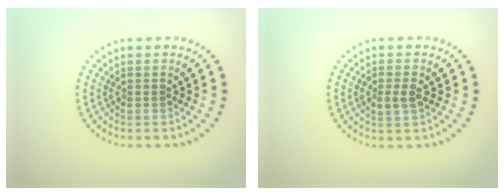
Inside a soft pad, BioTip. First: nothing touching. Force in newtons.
{"total": 1.8, "press": 1.7, "slide": 0.2}